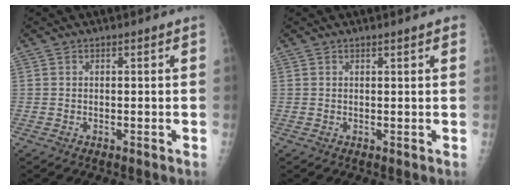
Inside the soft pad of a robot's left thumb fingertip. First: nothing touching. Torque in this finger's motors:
{"motor_torque": [-0.17, 0.01, -0.07, -0.01, 0.02]}